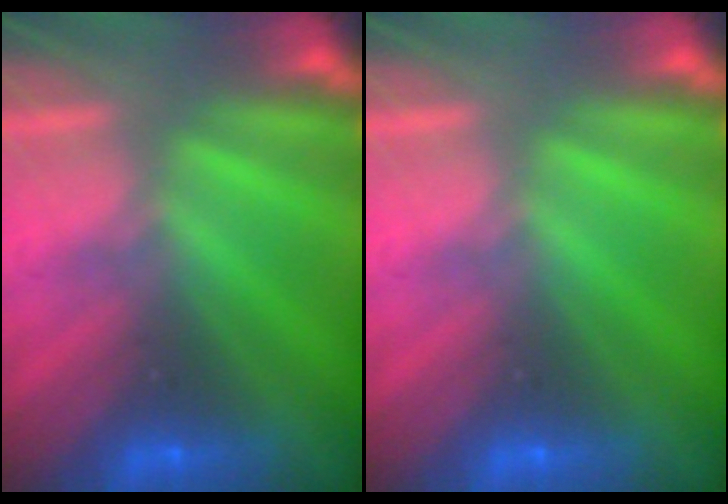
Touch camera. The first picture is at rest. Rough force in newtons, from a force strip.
{"total": 0.0}